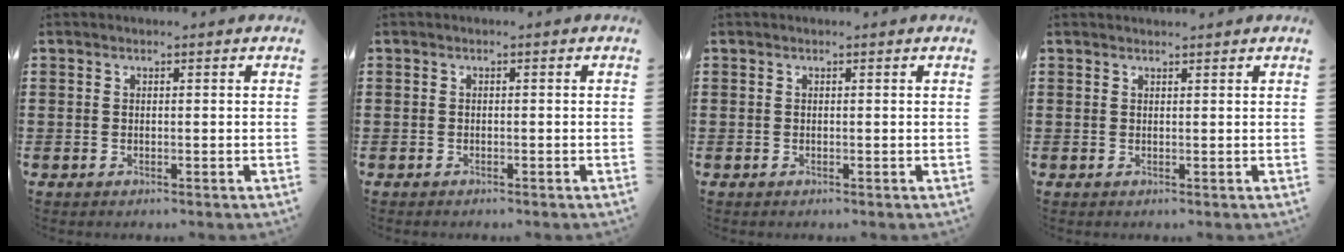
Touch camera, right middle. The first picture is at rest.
{"total": 0.7, "force": [-0.5, 0.4, -0.2], "torque": [0.003, 0.003, -0.012]}
{"total": 0.0}
{"total": 0.8, "force": [0.8, 0.0, 0.0], "torque": [-0.002, -0.003, 0.016]}